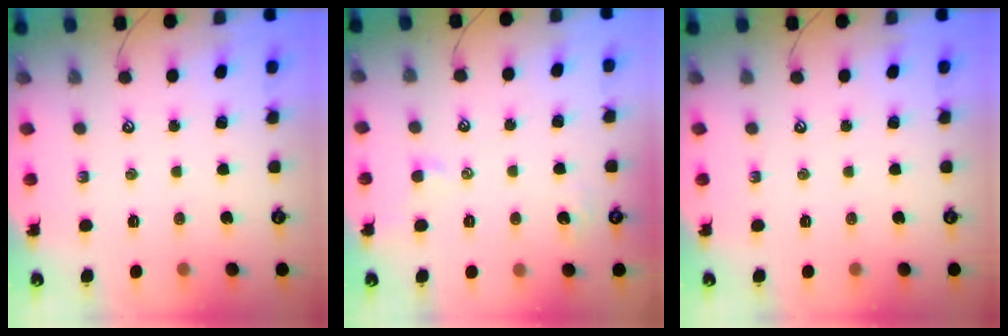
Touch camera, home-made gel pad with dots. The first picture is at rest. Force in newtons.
{"total": 0.9, "press": 0.7, "slide": 0.5}
{"total": 0.0}